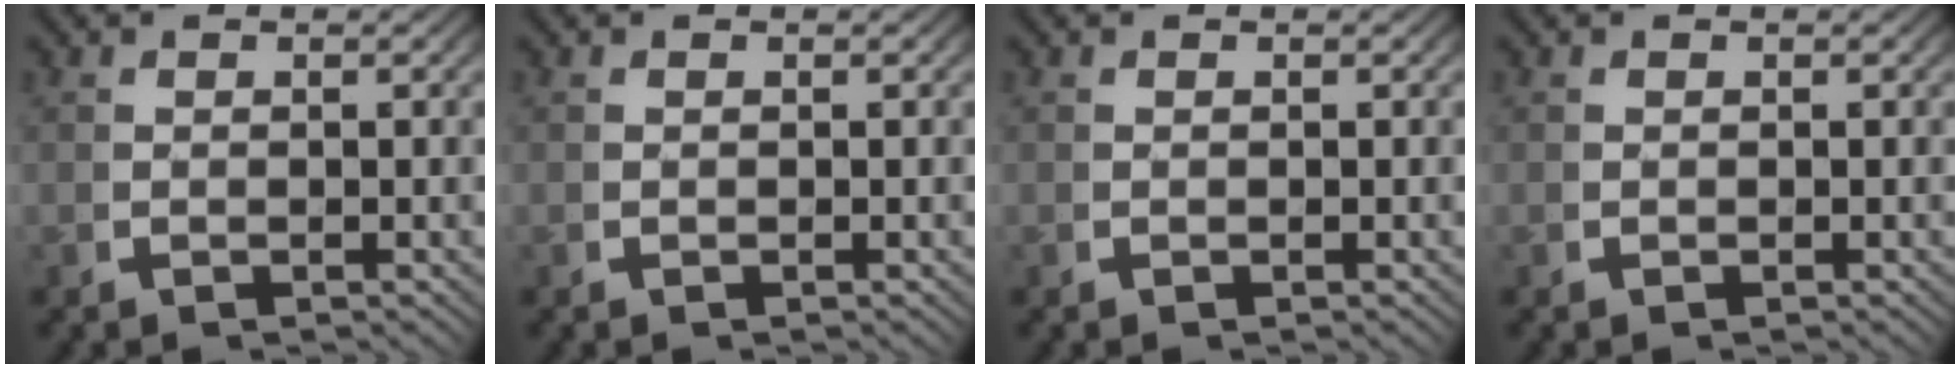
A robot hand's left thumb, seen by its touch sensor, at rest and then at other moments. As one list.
[{"total": 0.0}, {"total": 0.0}, {"total": 0.0}]